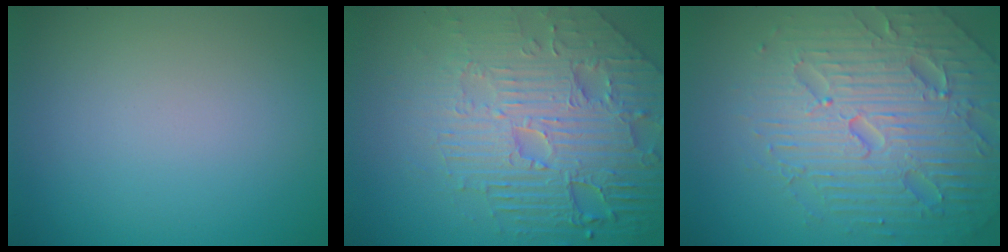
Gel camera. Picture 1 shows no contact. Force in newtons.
{"total": 8.7, "press": 6.2, "slide": 6.1}
{"total": 7.4, "press": 7.3, "slide": 1.6}